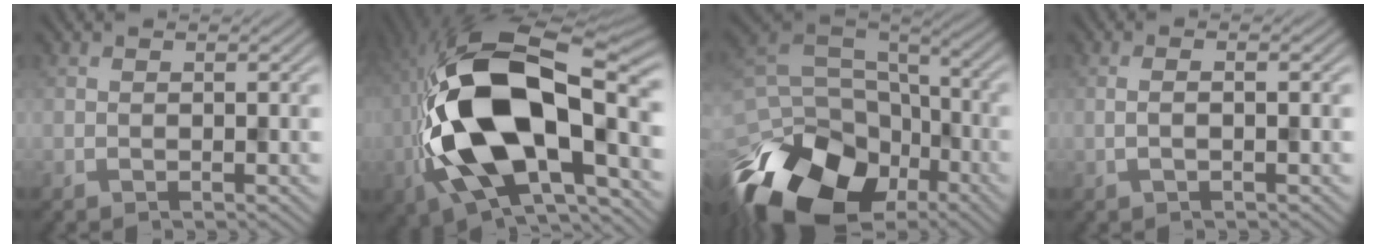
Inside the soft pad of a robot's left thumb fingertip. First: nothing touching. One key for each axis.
{"total": 19.3, "fx": -2.7, "fy": 9.5, "fz": 16.6, "tx": -0.333, "ty": 0.003, "tz": -0.047}
{"total": 18.8, "fx": -11.0, "fy": 11.3, "fz": 10.3, "tx": -0.253, "ty": -0.050, "tz": -0.178}
{"total": 1.5, "fx": -0.2, "fy": 0.2, "fz": 1.4, "tx": -0.029, "ty": 0.004, "tz": -0.008}